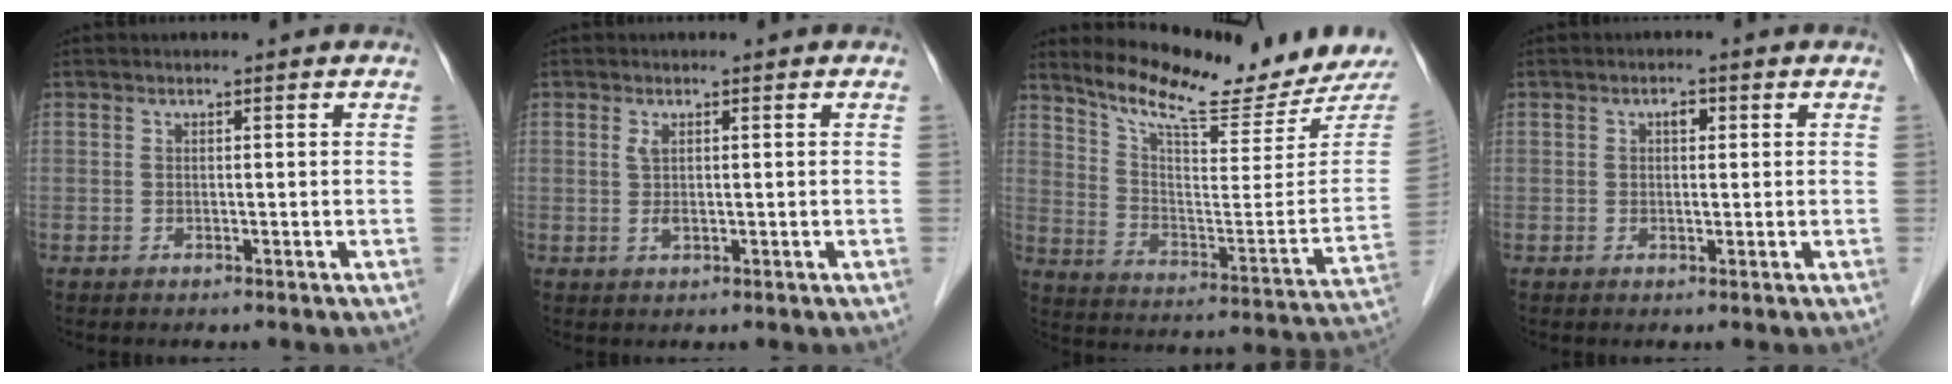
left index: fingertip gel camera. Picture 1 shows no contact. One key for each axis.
{"total": 1.7, "fx": 0.3, "fy": 0.6, "fz": 1.5, "tx": -0.035, "ty": -0.002, "tz": 0.008}
{"total": 17.0, "fx": 16.1, "fy": 0.1, "fz": 5.5, "tx": -0.101, "ty": -0.080, "tz": 0.239}
{"total": 1.7, "fx": 0.4, "fy": 1.0, "fz": 1.4, "tx": -0.022, "ty": 0.006, "tz": 0.006}